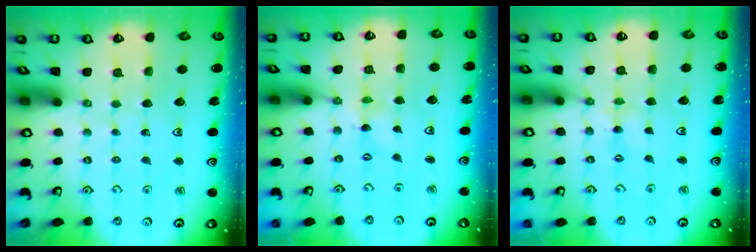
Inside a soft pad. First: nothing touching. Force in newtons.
{"total": 0.0}
{"total": 2.6, "press": 2.6, "slide": 0.4}